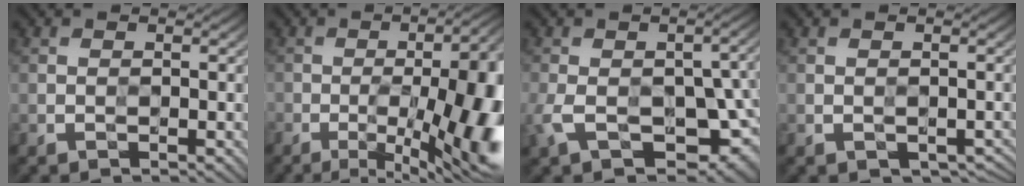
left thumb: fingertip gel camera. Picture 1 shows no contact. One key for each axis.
{"total": 17.7, "fx": -4.4, "fy": 6.1, "fz": 16.0, "tx": -0.194, "ty": -0.010, "tz": -0.058}
{"total": 13.0, "fx": -4.0, "fy": 7.4, "fz": 10.0, "tx": -0.173, "ty": -0.036, "tz": -0.054}
{"total": 2.3, "fx": -1.0, "fy": 1.4, "fz": 1.5, "tx": -0.020, "ty": -0.010, "tz": -0.006}